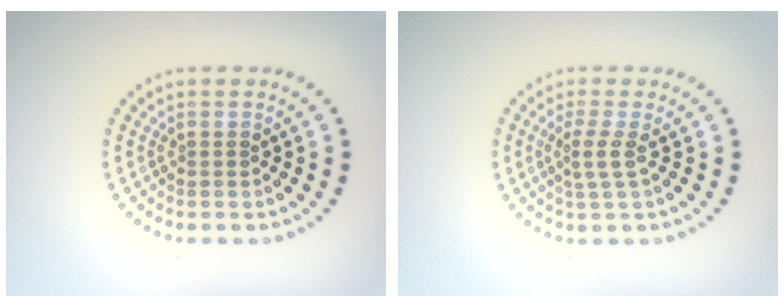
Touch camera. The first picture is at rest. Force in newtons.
{"total": 2.0, "press": 1.4, "slide": 1.5}